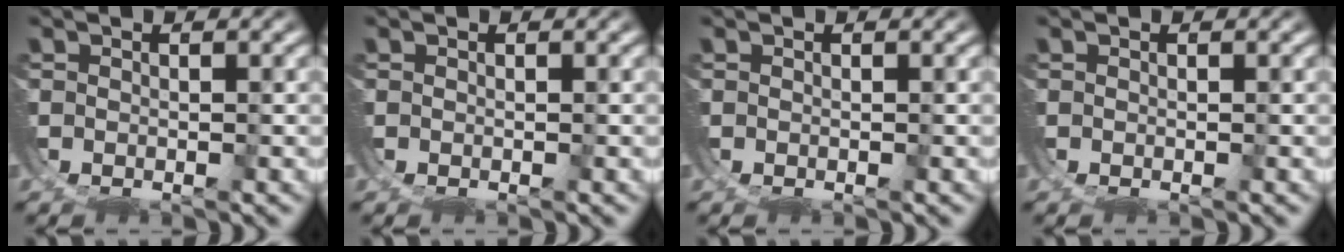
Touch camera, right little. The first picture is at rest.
{"total": 0.0}
{"total": 0.0}
{"total": 0.0}